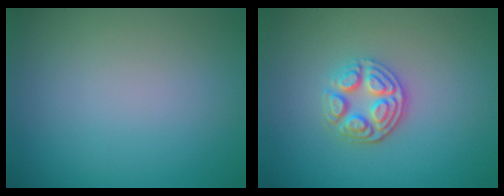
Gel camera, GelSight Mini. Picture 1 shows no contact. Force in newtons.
{"total": 3.6, "press": 3.1, "slide": 1.9}